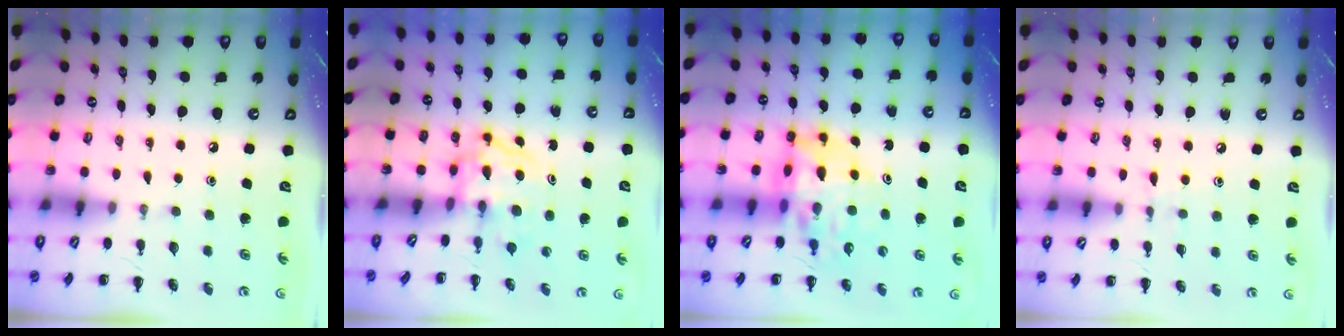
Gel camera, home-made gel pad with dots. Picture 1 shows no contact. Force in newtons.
{"total": 3.5, "press": 3.5, "slide": 0.4}
{"total": 13.5, "press": 13.0, "slide": 3.8}
{"total": 5.9, "press": 5.5, "slide": 2.2}